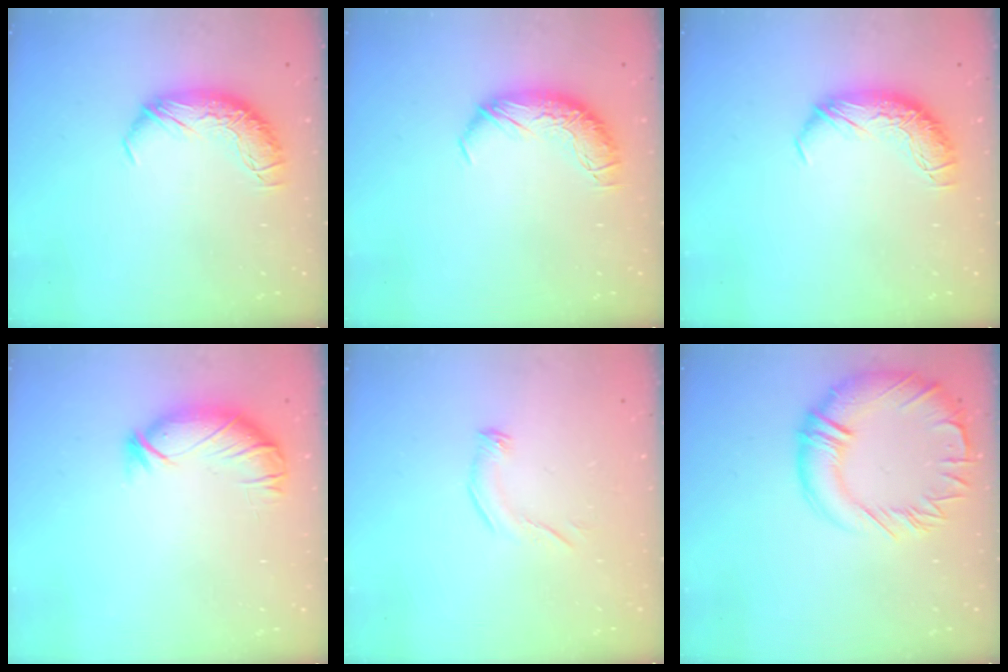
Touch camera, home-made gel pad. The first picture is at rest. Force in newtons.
{"total": 0.0}
{"total": 0.0}
{"total": 2.6, "press": 2.5, "slide": 0.9}
{"total": 4.8, "press": 4.8, "slide": 0.6}
{"total": 7.1, "press": 6.6, "slide": 2.8}